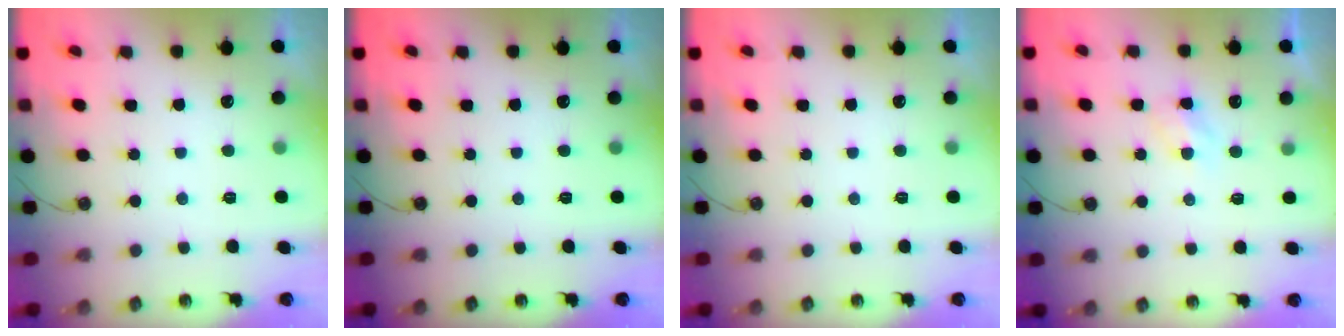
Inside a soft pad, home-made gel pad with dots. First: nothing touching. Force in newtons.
{"total": 0.0}
{"total": 0.0}
{"total": 4.0, "press": 4.0, "slide": 0.5}